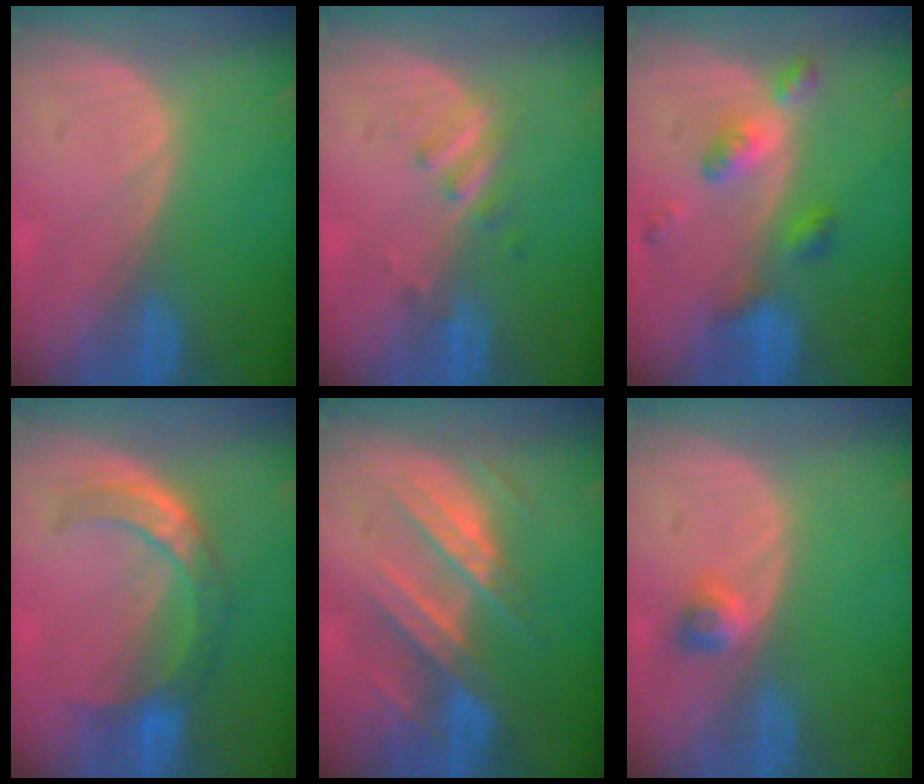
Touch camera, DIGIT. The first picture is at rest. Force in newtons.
{"total": 2.8, "press": 2.6, "slide": 1.2}
{"total": 5.9, "press": 5.1, "slide": 2.9}
{"total": 6.8, "press": 6.6, "slide": 1.9}
{"total": 9.1, "press": 7.9, "slide": 4.4}
{"total": 2.4, "press": 2.1, "slide": 1.2}